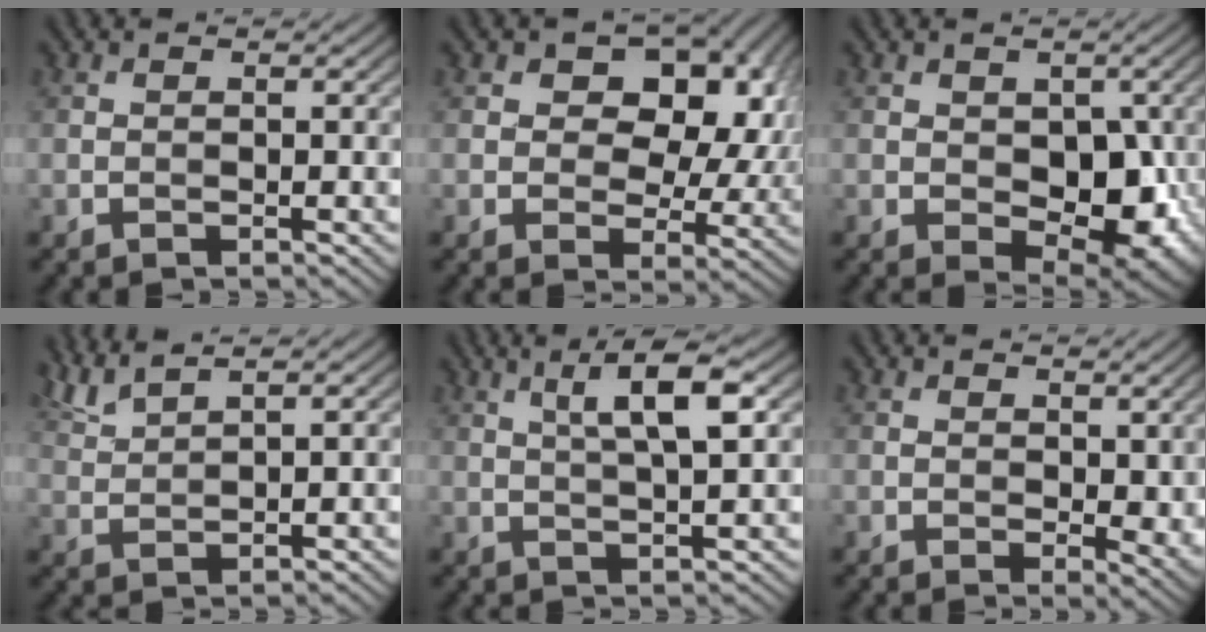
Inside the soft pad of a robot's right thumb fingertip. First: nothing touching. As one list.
[{"total": 12.9, "force": [3.7, 8.5, 9.0], "torque": [-0.121, 0.004, 0.052]}, {"total": 8.2, "force": [-0.7, 5.3, 6.2], "torque": [-0.092, -0.019, -0.002]}, {"total": 4.2, "force": [3.4, 0.5, 2.3], "torque": [-0.052, 0.014, 0.076]}, {"total": 5.7, "force": [2.3, 0.9, 5.1], "torque": [-0.095, 0.007, 0.044]}, {"total": 3.7, "force": [1.5, 2.0, 2.8], "torque": [-0.040, -0.006, 0.030]}]